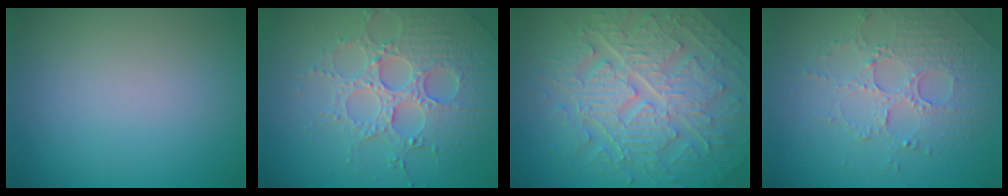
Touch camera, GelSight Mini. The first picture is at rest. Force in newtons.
{"total": 5.1, "press": 5.0, "slide": 1.1}
{"total": 9.9, "press": 6.7, "slide": 7.3}
{"total": 5.0, "press": 3.4, "slide": 3.6}